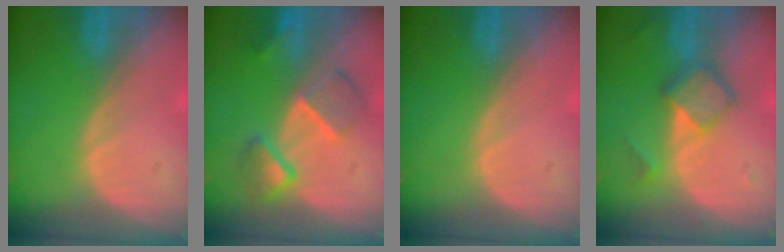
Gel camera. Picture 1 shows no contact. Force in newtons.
{"total": 6.6, "press": 6.6, "slide": 1.1}
{"total": 0.0}
{"total": 6.0, "press": 5.1, "slide": 3.1}